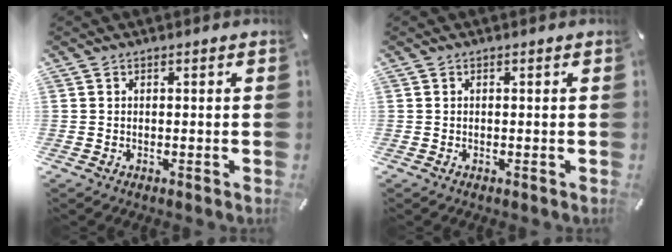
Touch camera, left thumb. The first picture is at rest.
{"total": 0.0}